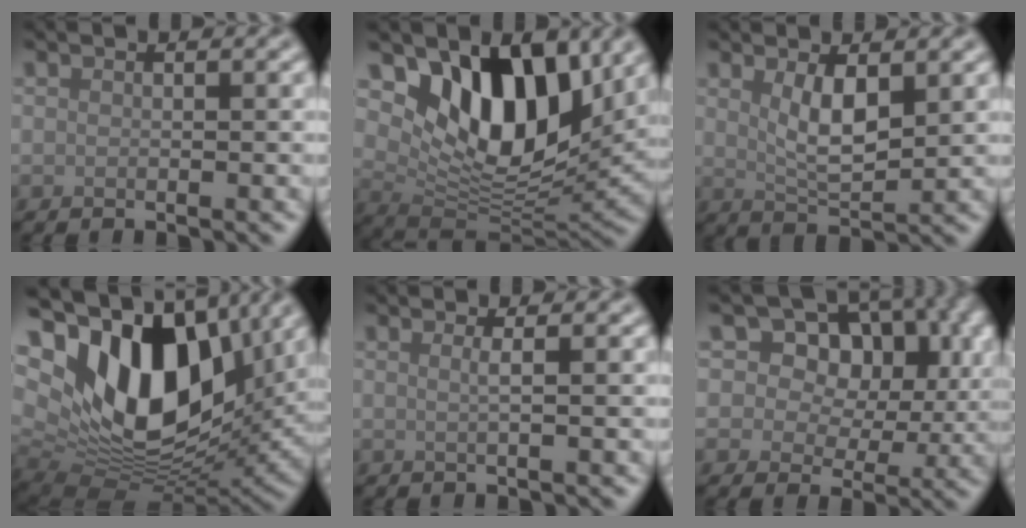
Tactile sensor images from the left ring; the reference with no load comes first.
{"total": 9.6, "force": [4.6, 5.4, 6.5], "torque": [-0.109, -0.023, 0.076]}
{"total": 3.6, "force": [1.3, 1.3, 3.1], "torque": [-0.065, -0.008, 0.028]}
{"total": 16.8, "force": [5.5, 9.8, 12.4], "torque": [-0.217, 0.004, 0.099]}
{"total": 1.2, "force": [0.1, 0.4, 1.1], "torque": [-0.015, 0.000, -0.008]}
{"total": 9.8, "force": [4.5, 6.5, 5.9], "torque": [-0.075, 0.023, 0.038]}